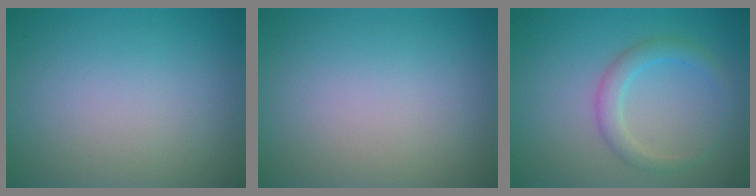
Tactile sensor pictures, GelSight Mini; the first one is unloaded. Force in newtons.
{"total": 0.0}
{"total": 2.4, "press": 2.4, "slide": 0.1}